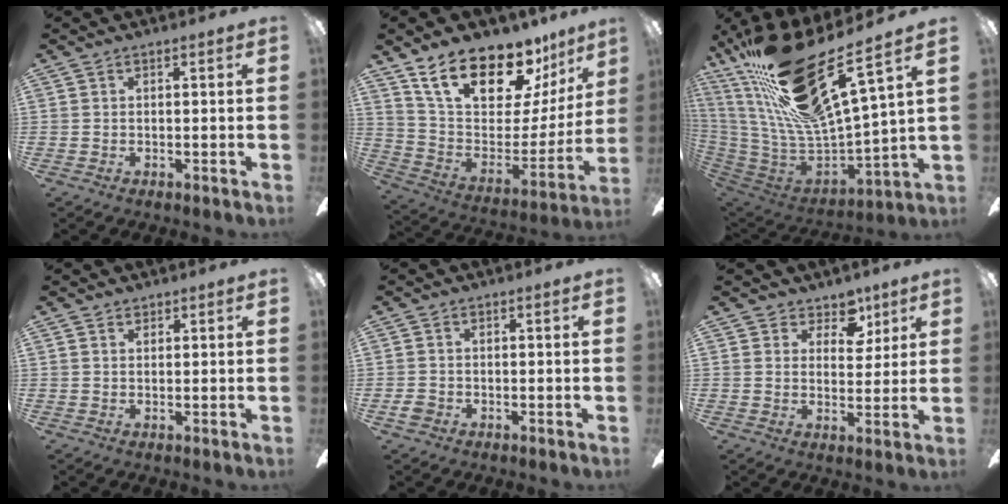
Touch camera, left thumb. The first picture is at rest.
{"total": 22.3, "force": [16.1, 9.7, 12.0], "torque": [-0.196, -0.106, 0.285]}
{"total": 28.9, "force": [18.3, 7.7, 21.0], "torque": [-0.389, -0.122, 0.316]}
{"total": 1.3, "force": [1.0, 0.8, 0.3], "torque": [-0.005, 0.001, 0.019]}
{"total": 2.1, "force": [-0.9, 1.7, 1.0], "torque": [-0.023, 0.004, -0.019]}
{"total": 7.1, "force": [4.7, 4.8, 2.3], "torque": [-0.025, -0.025, 0.081]}